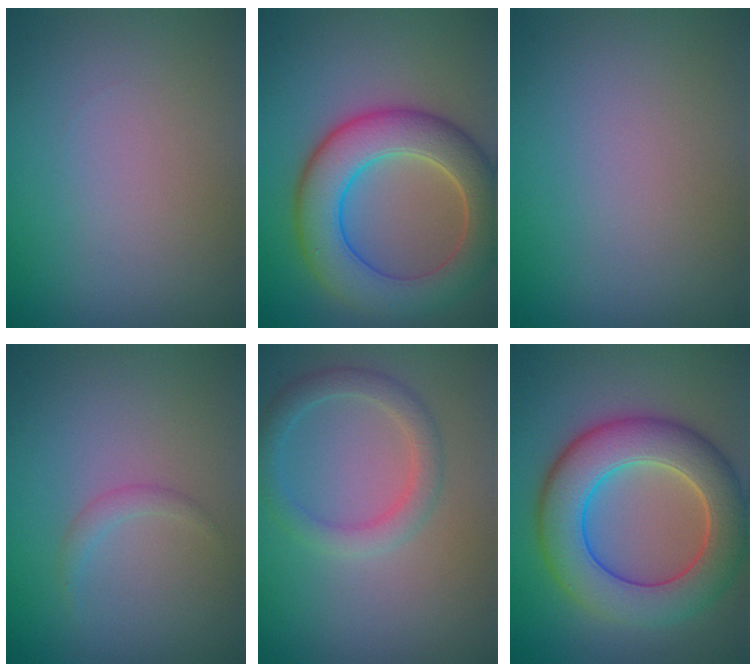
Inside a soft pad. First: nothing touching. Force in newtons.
{"total": 8.1, "press": 8.1, "slide": 0.7}
{"total": 0.0}
{"total": 0.9, "press": 0.9, "slide": 0.1}
{"total": 2.5, "press": 2.5, "slide": 0.0}
{"total": 8.9, "press": 8.9, "slide": 0.4}